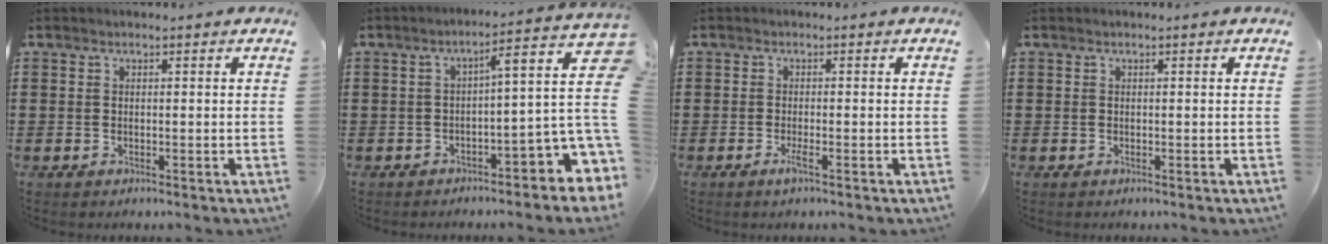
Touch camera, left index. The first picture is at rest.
{"total": 4.4, "force": [-1.4, 0.9, 4.1], "torque": [-0.051, -0.034, -0.038]}
{"total": 1.6, "force": [-0.9, 0.0, 1.4], "torque": [-0.030, -0.007, -0.018]}
{"total": 0.0}